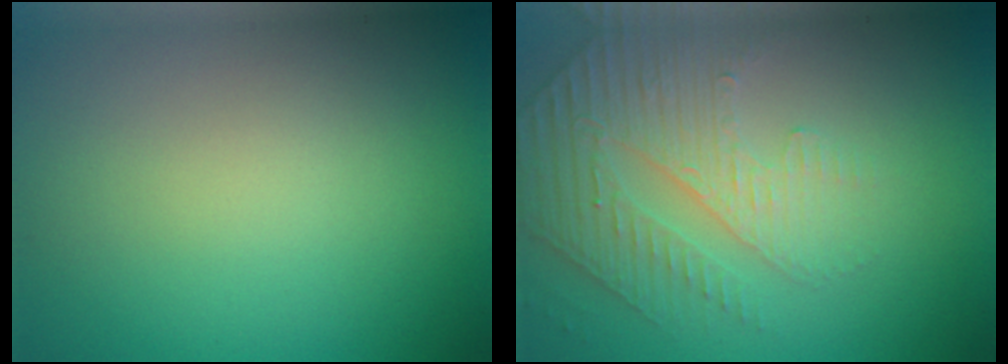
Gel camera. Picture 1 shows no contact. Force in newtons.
{"total": 4.6, "press": 3.3, "slide": 3.2}